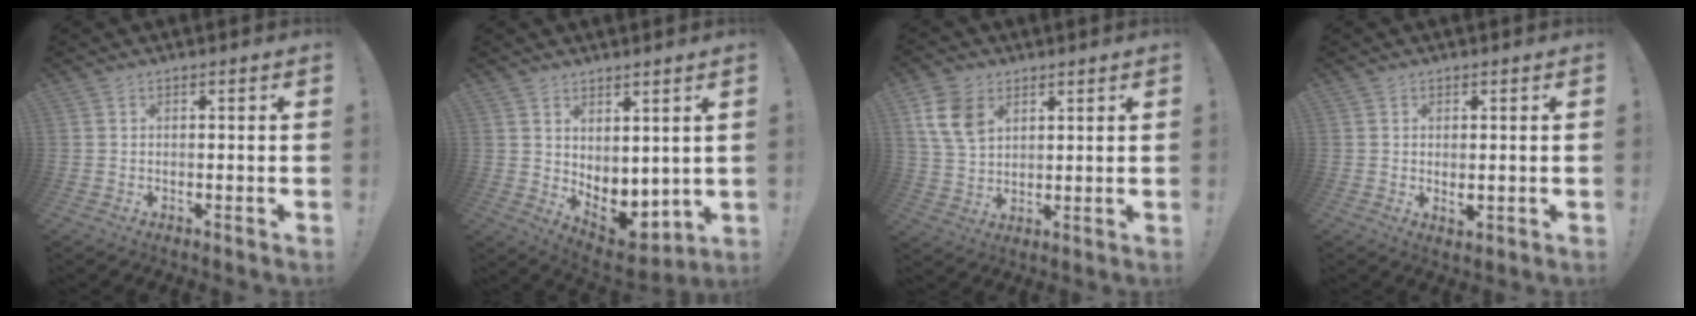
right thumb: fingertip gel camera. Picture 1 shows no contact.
{"total": 6.9, "force": [0.3, 5.6, 4.0], "torque": [-0.030, -0.019, 0.020]}
{"total": 11.3, "force": [5.0, 7.9, 6.2], "torque": [-0.113, -0.006, 0.101]}
{"total": 2.2, "force": [0.3, 0.9, 2.0], "torque": [-0.026, -0.002, 0.007]}